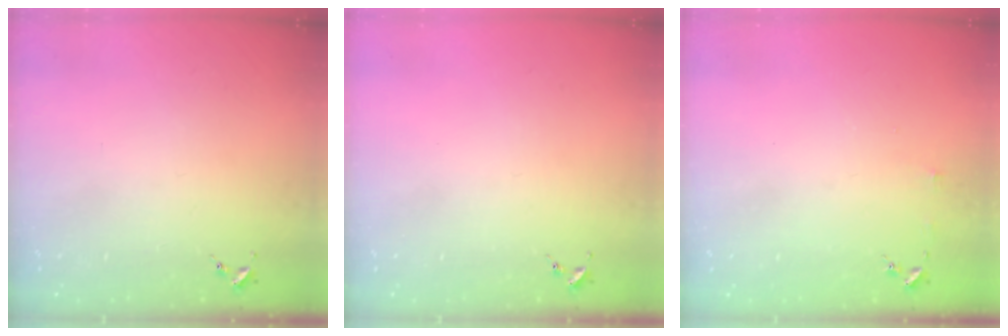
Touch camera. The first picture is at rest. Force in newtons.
{"total": 0.0}
{"total": 3.0, "press": 3.0, "slide": 0.3}